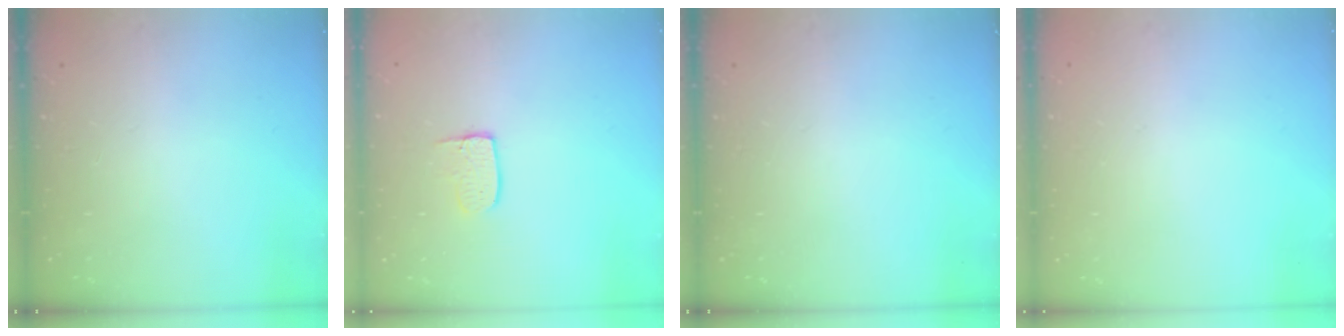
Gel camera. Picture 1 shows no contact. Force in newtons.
{"total": 6.7, "press": 6.7, "slide": 0.4}
{"total": 0.0}
{"total": 0.0}